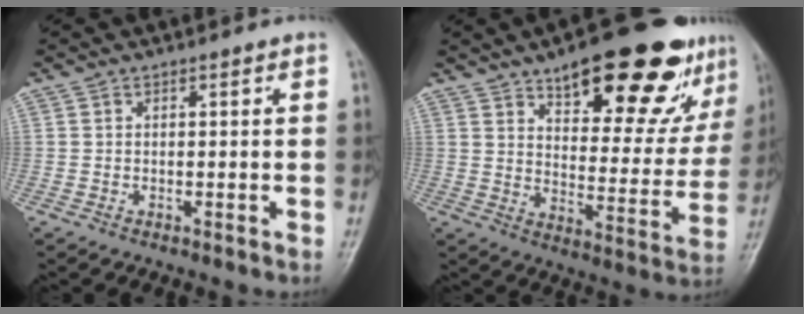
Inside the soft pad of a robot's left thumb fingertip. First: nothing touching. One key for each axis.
{"total": 24.0, "fx": 14.8, "fy": 8.8, "fz": 16.8, "tx": -0.180, "ty": -0.049, "tz": 0.212}